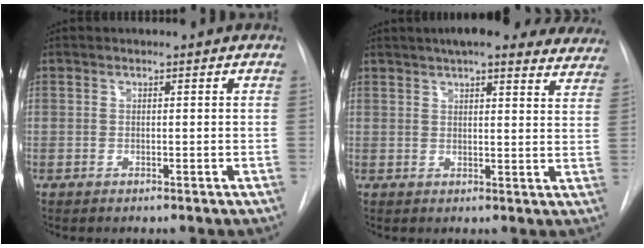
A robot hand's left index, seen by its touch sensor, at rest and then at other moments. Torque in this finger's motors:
{"motor_torque": [0.74, -0.45, 0.52, 0.16]}